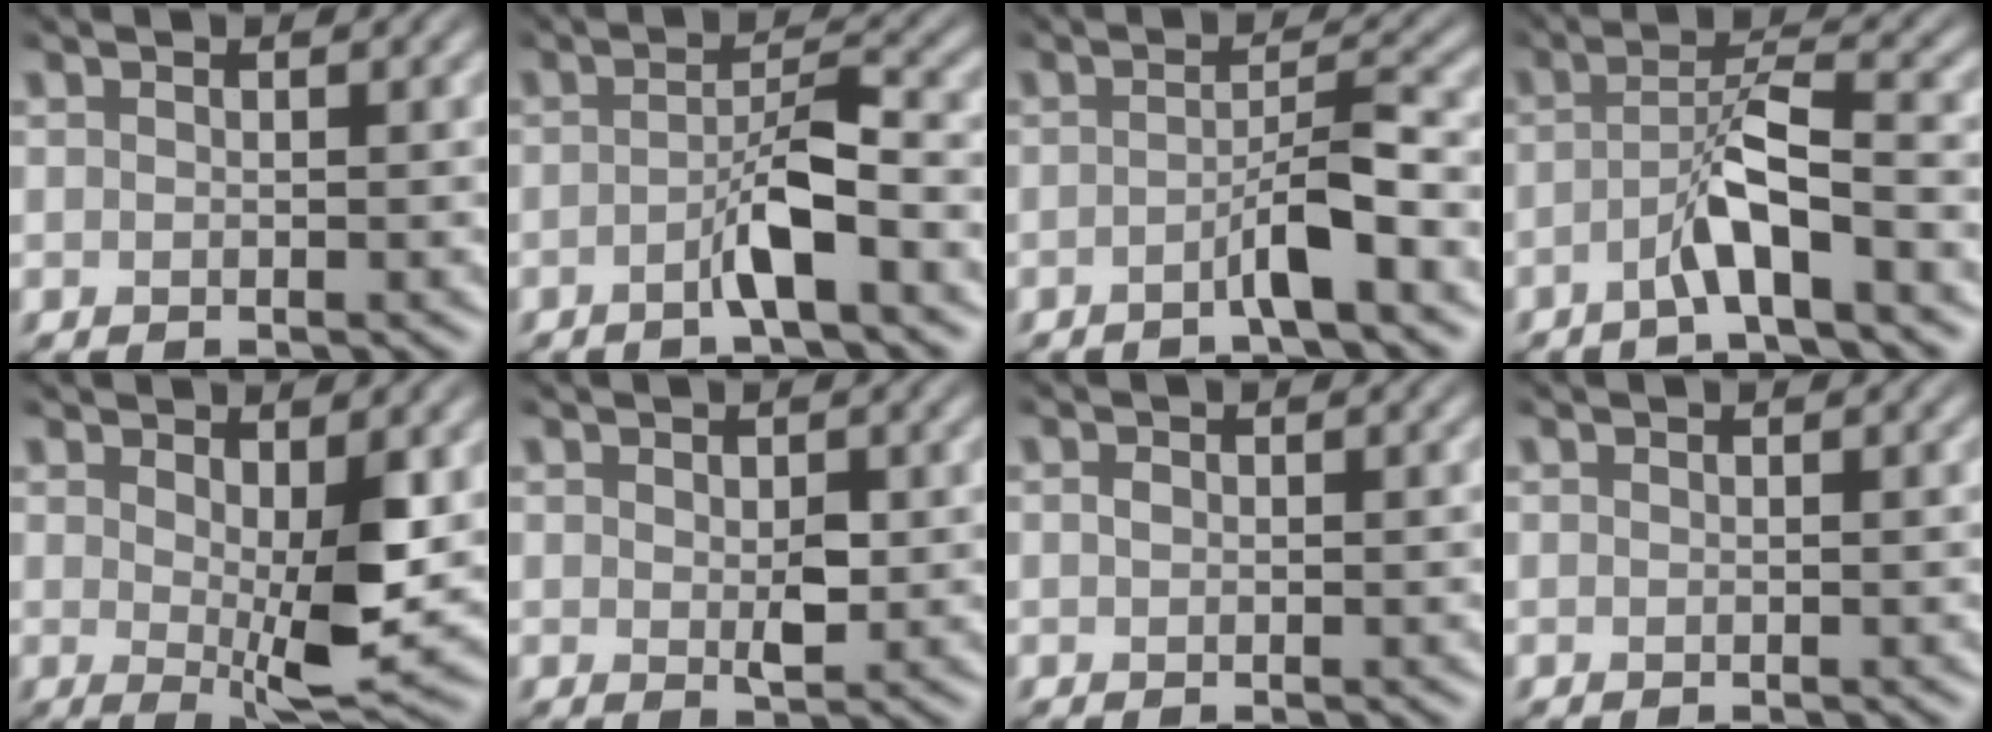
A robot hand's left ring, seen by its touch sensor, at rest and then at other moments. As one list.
[{"total": 3.4, "force": [-1.5, 0.3, 3.0], "torque": [-0.053, 0.012, -0.034]}, {"total": 3.1, "force": [-1.4, 0.3, 2.8], "torque": [-0.045, 0.013, -0.033]}, {"total": 3.9, "force": [-1.9, 0.4, 3.4], "torque": [-0.062, 0.018, -0.043]}, {"total": 5.5, "force": [0.7, 1.7, 5.2], "torque": [-0.087, -0.015, 0.017]}, {"total": 1.9, "force": [0.1, 1.0, 1.5], "torque": [-0.027, -0.006, 0.007]}, {"total": 0.5, "force": [0.0, 0.4, 0.3], "torque": [-0.008, -0.001, -0.001]}, {"total": 0.0}]